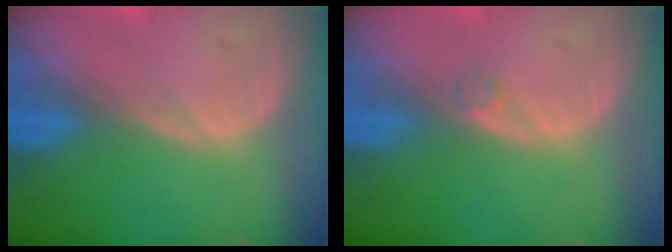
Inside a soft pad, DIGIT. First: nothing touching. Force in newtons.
{"total": 0.8, "press": 0.8, "slide": 0.1}